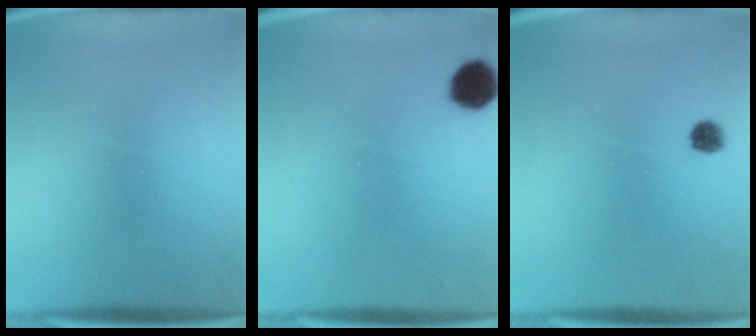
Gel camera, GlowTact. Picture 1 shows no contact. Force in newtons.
{"total": 5.7}
{"total": 2.2}